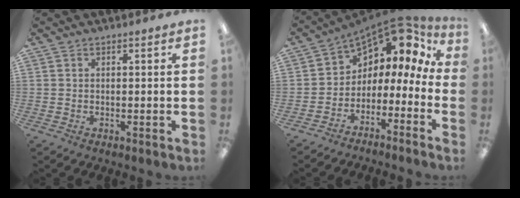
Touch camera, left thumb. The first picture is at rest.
{"total": 5.8, "force": [4.3, 3.1, 2.1], "torque": [-0.053, -0.051, 0.074]}